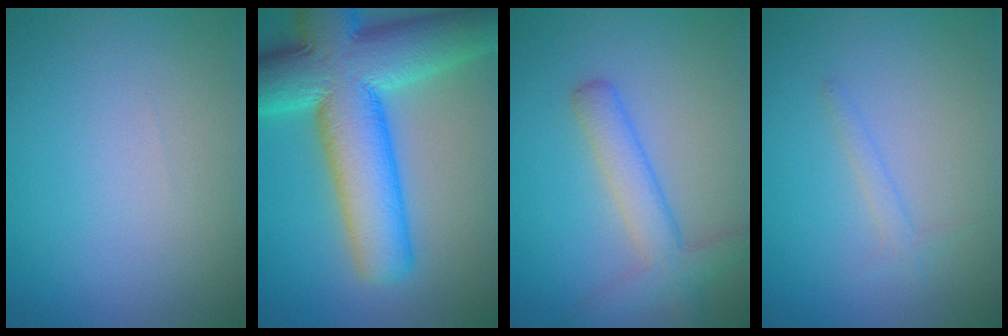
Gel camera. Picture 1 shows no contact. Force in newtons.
{"total": 13.1, "press": 13.1, "slide": 0.5}
{"total": 3.8, "press": 3.8, "slide": 0.3}
{"total": 1.0, "press": 1.0, "slide": 0.0}